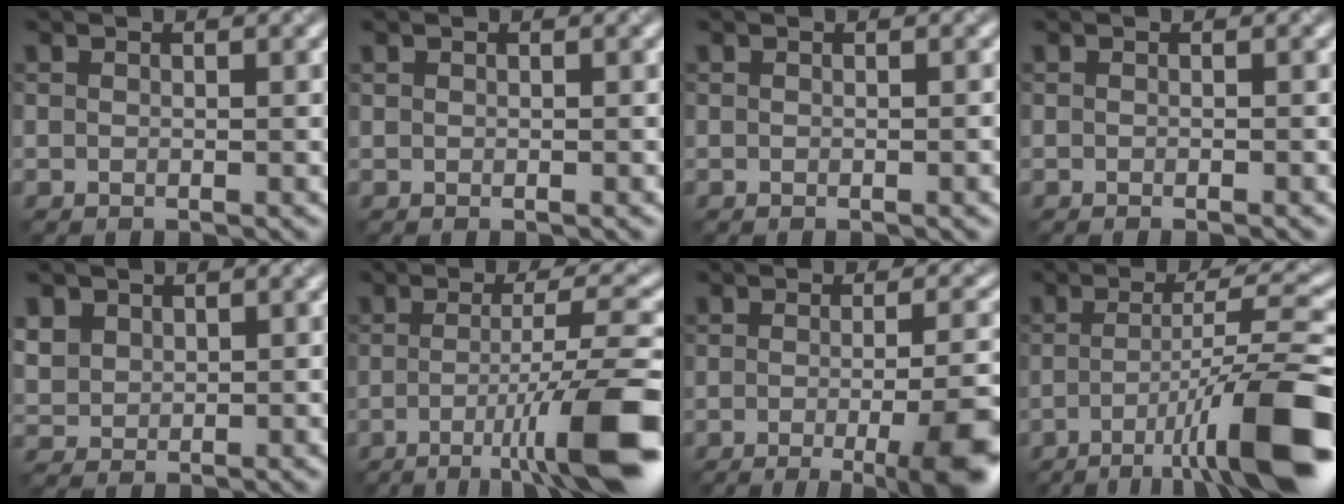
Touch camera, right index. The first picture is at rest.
{"total": 0.0}
{"total": 1.4, "force": [0.0, 0.6, 1.3], "torque": [-0.002, 0.005, -0.001]}
{"total": 1.2, "force": [-0.5, 0.5, 1.0], "torque": [-0.001, 0.002, -0.012]}
{"total": 2.2, "force": [1.0, 1.8, 0.6], "torque": [-0.024, 0.006, 0.041]}
{"total": 10.1, "force": [-4.1, 1.6, 9.1], "torque": [-0.111, 0.011, -0.065]}
{"total": 10.8, "force": [-3.6, 3.1, 9.6], "torque": [-0.083, 0.000, -0.039]}
{"total": 11.3, "force": [-5.1, 1.8, 9.9], "torque": [-0.125, 0.017, -0.078]}